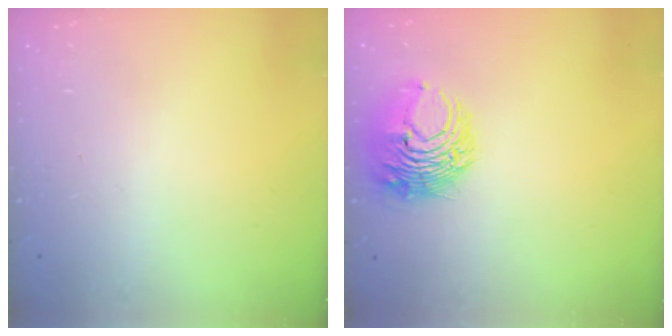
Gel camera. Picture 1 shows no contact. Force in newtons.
{"total": 10.0, "press": 10.0, "slide": 0.6}